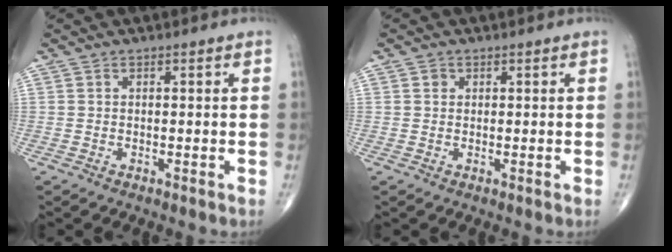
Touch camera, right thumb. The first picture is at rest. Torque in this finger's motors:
{"motor_torque": [-0.15, -0.12, 0.11, 0.01, 0.02]}